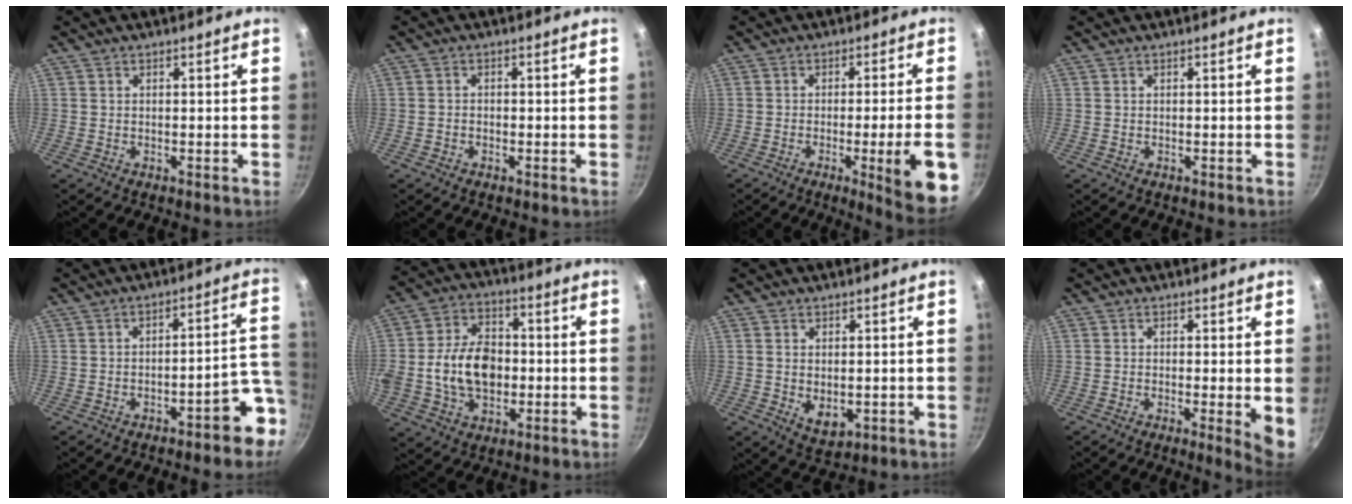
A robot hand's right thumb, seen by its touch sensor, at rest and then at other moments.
{"total": 1.1, "force": [-0.5, 0.8, 0.5], "torque": [-0.011, 0.004, -0.011]}
{"total": 12.2, "force": [-3.8, 1.4, 11.5], "torque": [-0.137, 0.012, -0.047]}
{"total": 0.0}
{"total": 9.1, "force": [-4.7, 3.2, 7.1], "torque": [-0.045, 0.060, -0.056]}
{"total": 14.8, "force": [-1.3, 10.5, 10.4], "torque": [-0.160, 0.028, -0.028]}
{"total": 4.7, "force": [-0.1, 3.0, 3.6], "torque": [-0.058, -0.016, 0.007]}
{"total": 5.3, "force": [-0.6, 0.7, 5.2], "torque": [-0.064, -0.012, -0.009]}